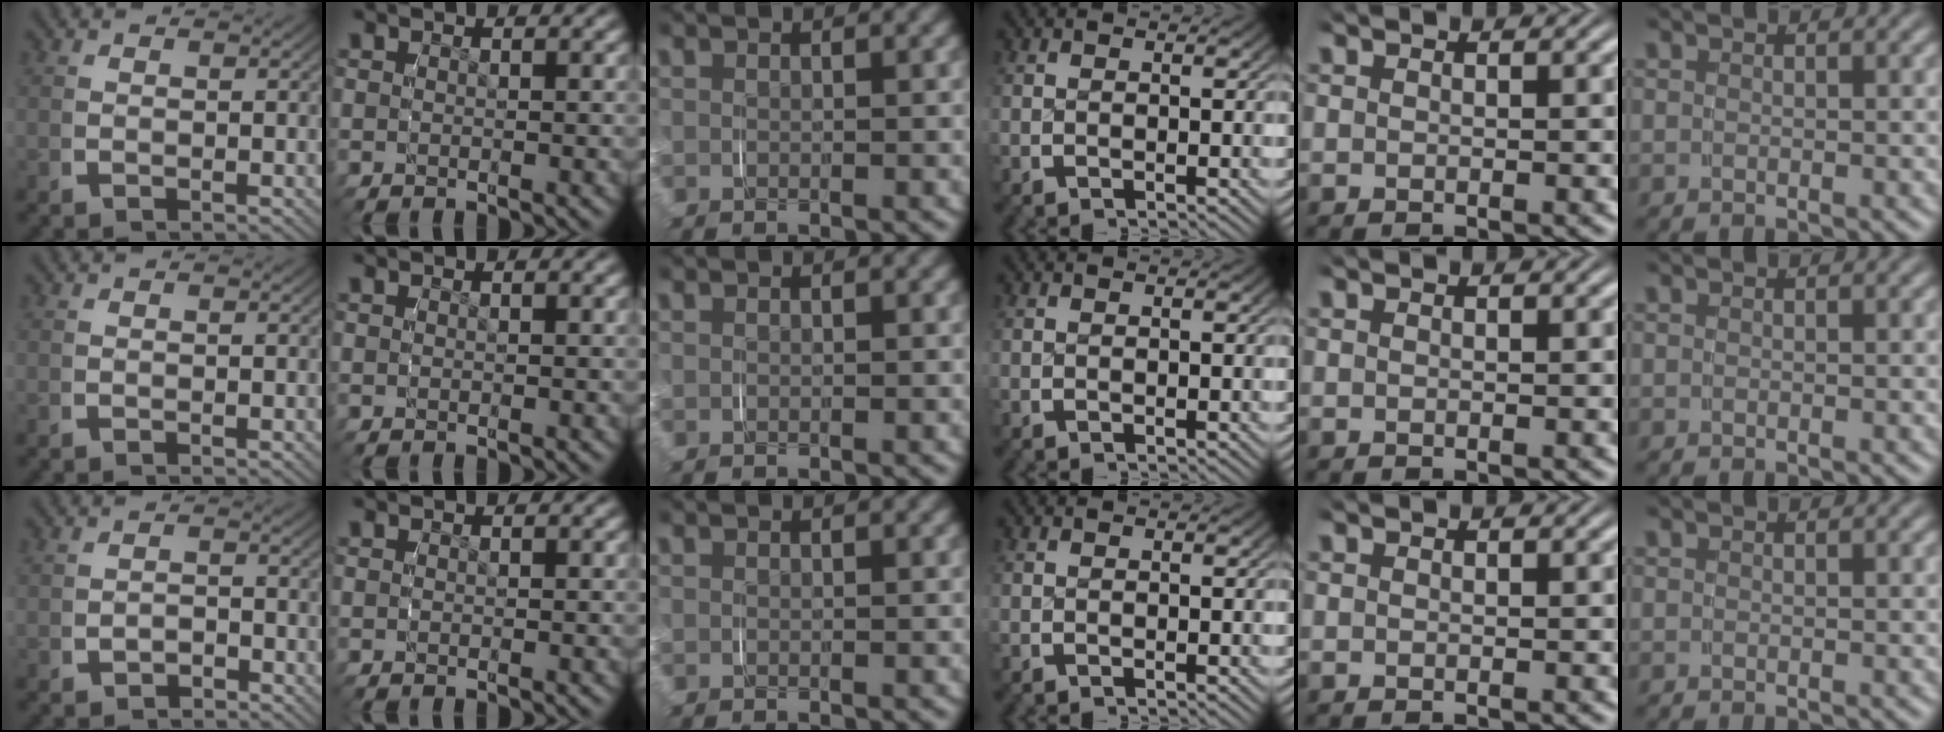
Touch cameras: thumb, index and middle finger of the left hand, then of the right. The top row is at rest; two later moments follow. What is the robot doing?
{"motion": "grasp_and_lifting", "object": "paper"}